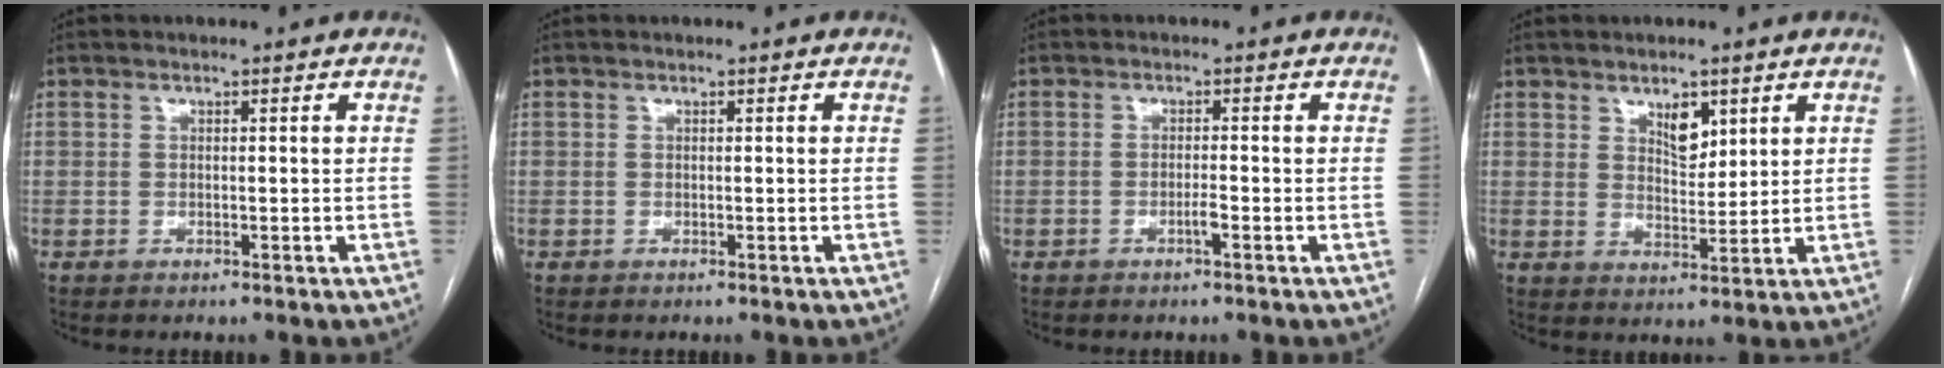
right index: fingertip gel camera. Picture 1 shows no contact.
{"total": 0.0}
{"total": 1.4, "force": [-0.8, -0.2, 1.1], "torque": [-0.023, 0.000, -0.015]}
{"total": 4.4, "force": [2.5, 2.1, 2.9], "torque": [-0.048, -0.003, 0.046]}